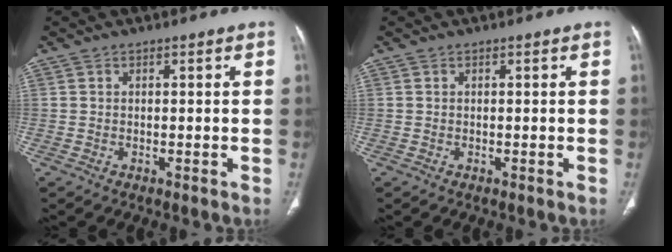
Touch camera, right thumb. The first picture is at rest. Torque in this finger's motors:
{"motor_torque": [0.04, 0.00, -0.31, 0.22, 0.00]}